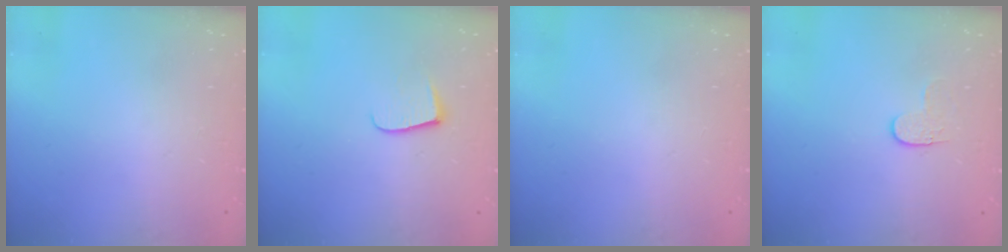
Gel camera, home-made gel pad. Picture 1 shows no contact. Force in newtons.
{"total": 7.7, "press": 7.7, "slide": 0.6}
{"total": 0.0}
{"total": 4.0, "press": 3.9, "slide": 0.5}